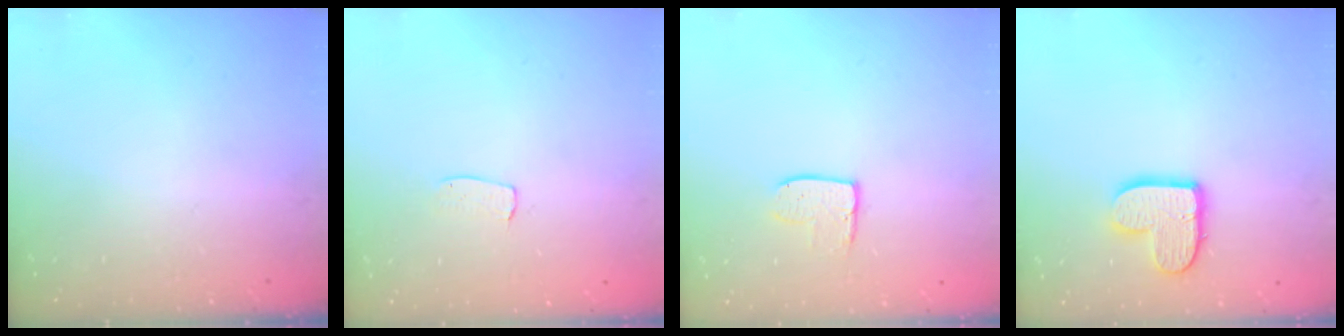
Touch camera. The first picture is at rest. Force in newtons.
{"total": 4.5, "press": 4.5, "slide": 0.3}
{"total": 8.4, "press": 8.4, "slide": 0.3}
{"total": 11.1, "press": 11.1, "slide": 0.5}